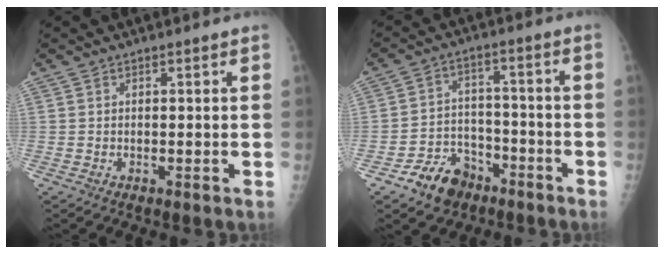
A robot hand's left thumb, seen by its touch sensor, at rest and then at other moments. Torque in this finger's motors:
{"motor_torque": [-0.18, 0.31, -0.05, -0.06, 0.00]}